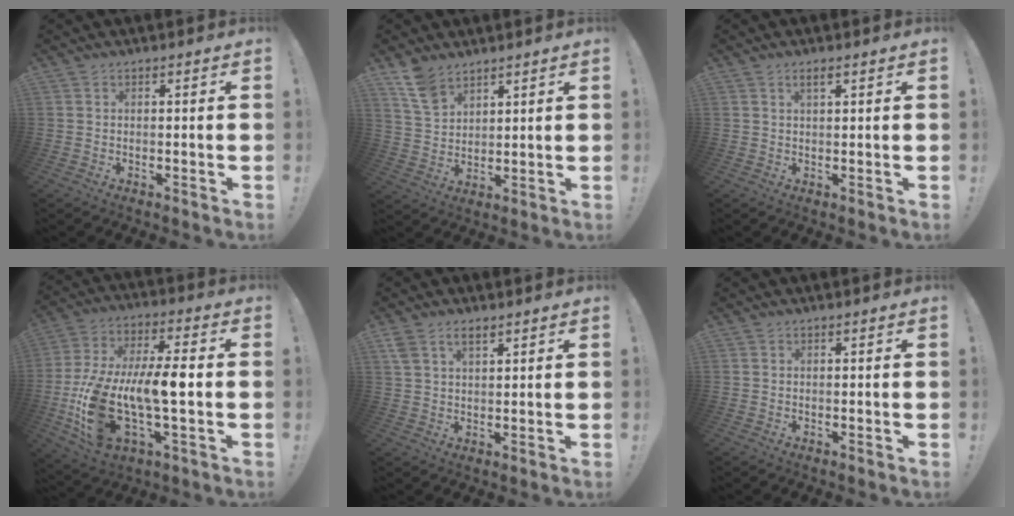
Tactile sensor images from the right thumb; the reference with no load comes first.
{"total": 8.7, "force": [6.2, 4.7, 3.9], "torque": [-0.079, -0.026, 0.125]}
{"total": 2.3, "force": [1.2, 0.7, 1.8], "torque": [-0.037, 0.002, 0.021]}
{"total": 19.9, "force": [-4.1, 8.2, 17.7], "torque": [-0.372, 0.004, -0.063]}
{"total": 4.6, "force": [2.8, 2.4, 2.8], "torque": [-0.050, -0.008, 0.053]}
{"total": 0.0}